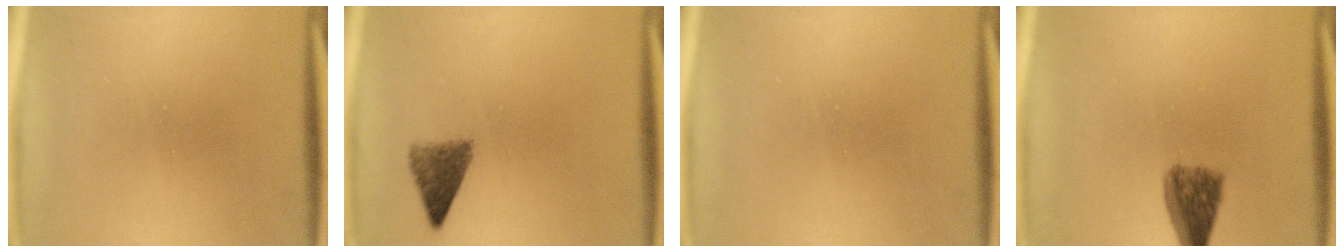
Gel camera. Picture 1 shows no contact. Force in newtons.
{"total": 3.9}
{"total": 0.0}
{"total": 5.6}